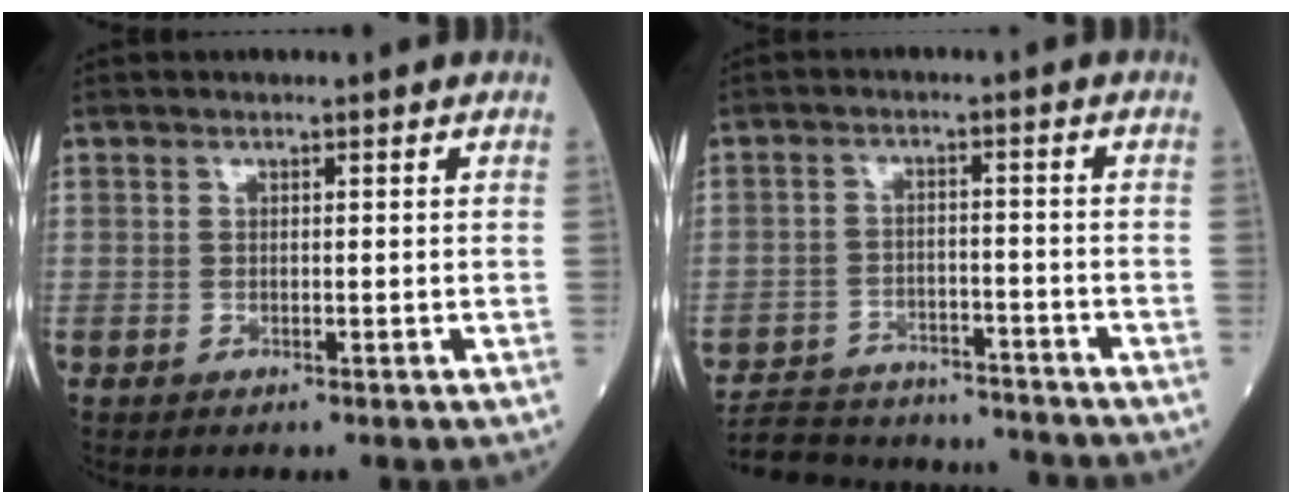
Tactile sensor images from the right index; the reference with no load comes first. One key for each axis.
{"total": 14.0, "fx": -13.1, "fy": 3.7, "fz": 3.3, "tx": -0.062, "ty": 0.016, "tz": -0.189}